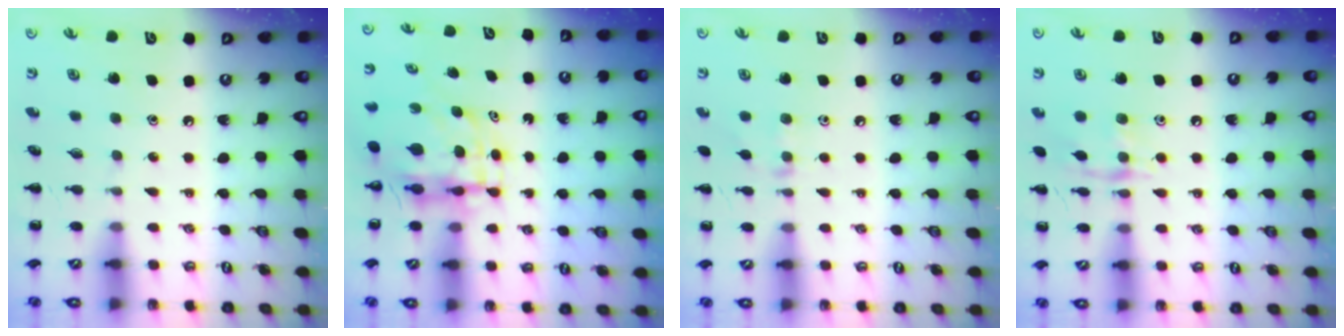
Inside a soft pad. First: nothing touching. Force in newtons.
{"total": 5.7, "press": 5.6, "slide": 1.0}
{"total": 5.6, "press": 5.3, "slide": 1.8}
{"total": 9.8, "press": 9.8, "slide": 0.7}